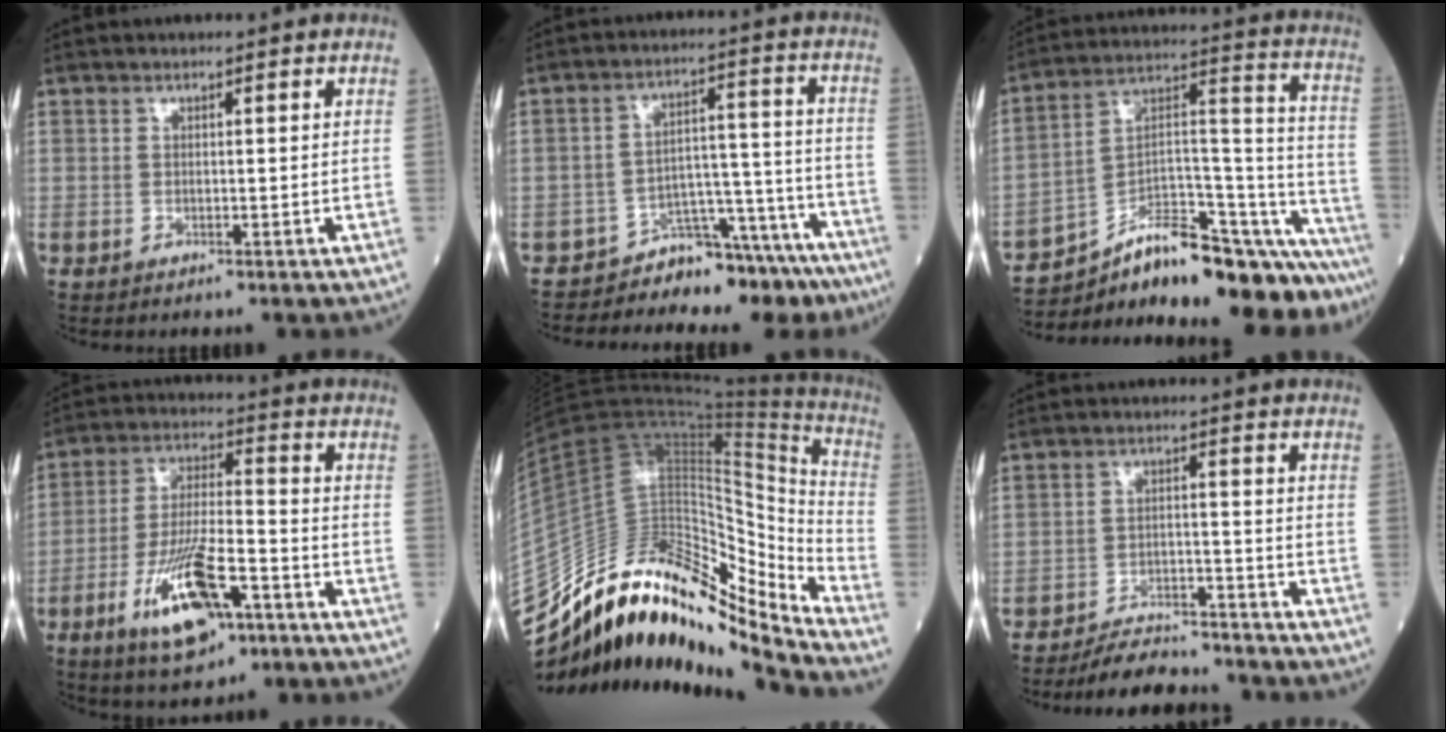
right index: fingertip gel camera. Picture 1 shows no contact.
{"total": 11.0, "force": [-10.5, 2.9, 1.3], "torque": [0.012, 0.078, -0.152]}
{"total": 23.0, "force": [-19.9, 3.3, 11.0], "torque": [-0.120, 0.051, -0.297]}
{"total": 13.6, "force": [-6.5, 3.9, 11.3], "torque": [-0.221, -0.010, -0.111]}
{"total": 24.7, "force": [-21.1, 3.7, 12.2], "torque": [-0.211, 0.057, -0.351]}
{"total": 10.6, "force": [-10.1, 1.8, 2.6], "torque": [-0.033, 0.004, -0.155]}